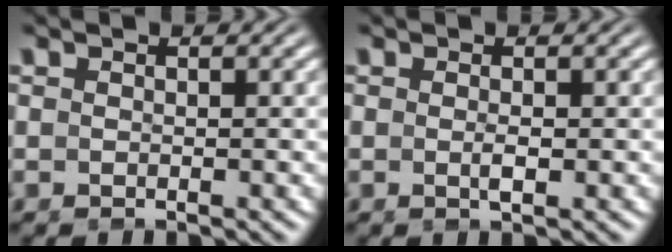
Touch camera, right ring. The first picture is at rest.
{"total": 1.0, "force": [0.1, -0.2, 0.9], "torque": [-0.021, -0.003, 0.006]}